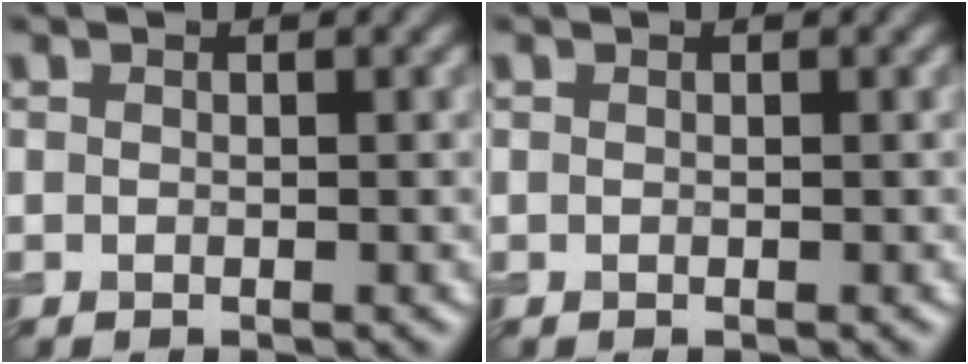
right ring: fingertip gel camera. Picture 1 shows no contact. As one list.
[{"total": 0.0}]